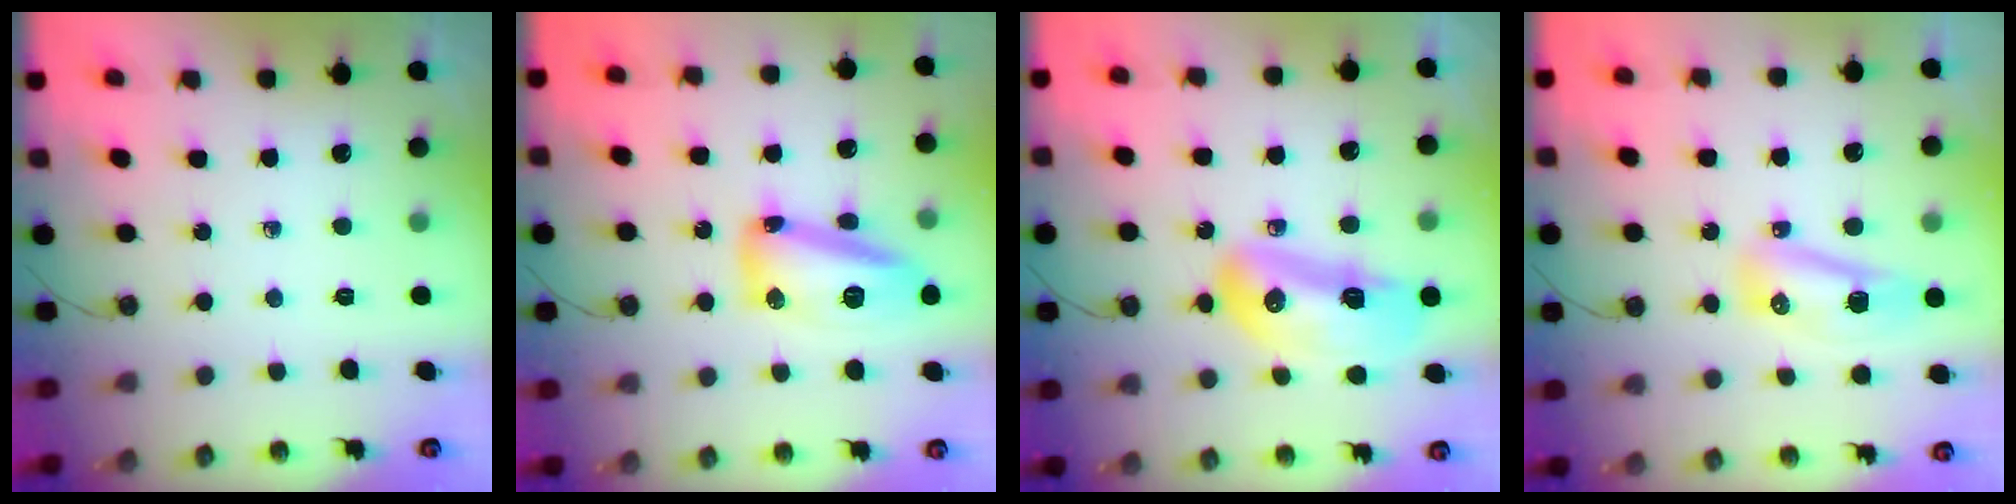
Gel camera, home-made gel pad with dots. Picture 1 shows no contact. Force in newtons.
{"total": 13.9, "press": 13.9, "slide": 1.0}
{"total": 15.3, "press": 15.2, "slide": 1.8}
{"total": 11.2, "press": 9.6, "slide": 5.7}